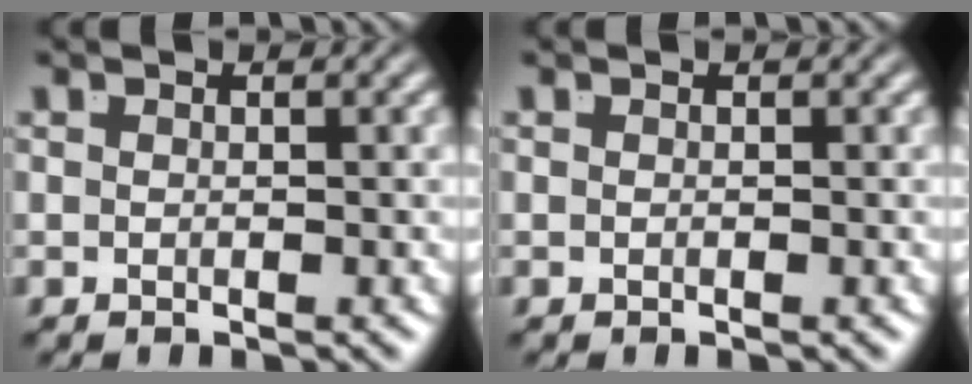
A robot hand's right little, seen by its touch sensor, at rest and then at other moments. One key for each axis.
{"total": 0.0}